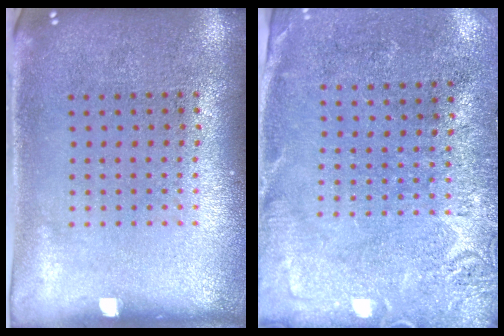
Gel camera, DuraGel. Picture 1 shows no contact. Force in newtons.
{"total": 2.7, "press": 2.4, "slide": 1.2}